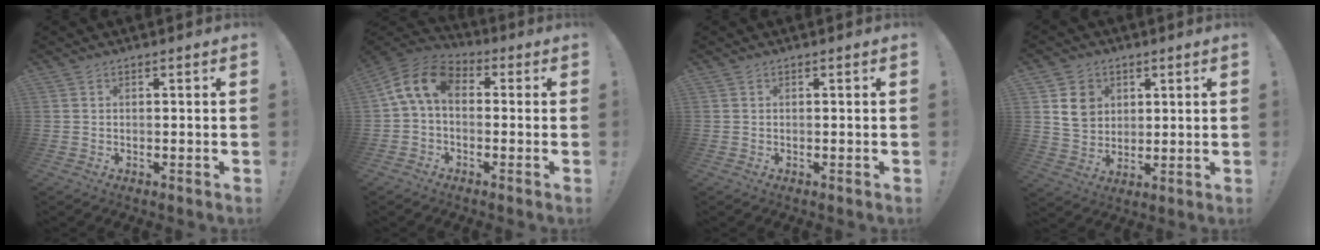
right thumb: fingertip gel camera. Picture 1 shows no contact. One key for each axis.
{"total": 11.0, "fx": 1.9, "fy": 6.7, "fz": 8.6, "tx": -0.187, "ty": 0.014, "tz": 0.037}
{"total": 0.0}
{"total": 8.7, "fx": 3.6, "fy": 7.5, "fz": 2.8, "tx": -0.030, "ty": -0.019, "tz": 0.073}